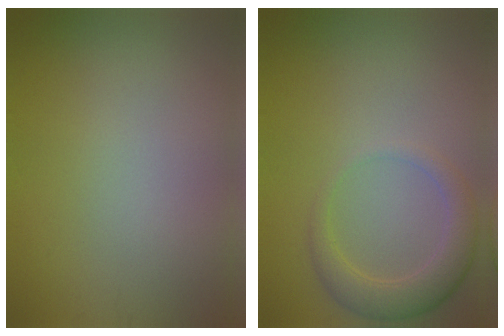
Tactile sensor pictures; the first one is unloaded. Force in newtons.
{"total": 2.4, "press": 2.4, "slide": 0.4}